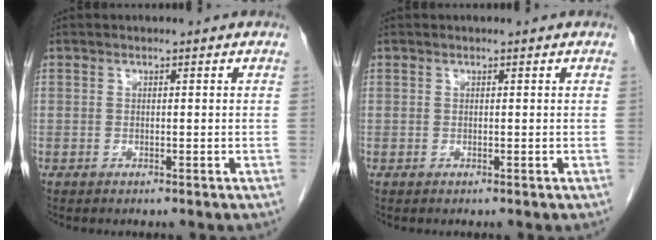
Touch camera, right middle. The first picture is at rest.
{"total": 0.0}